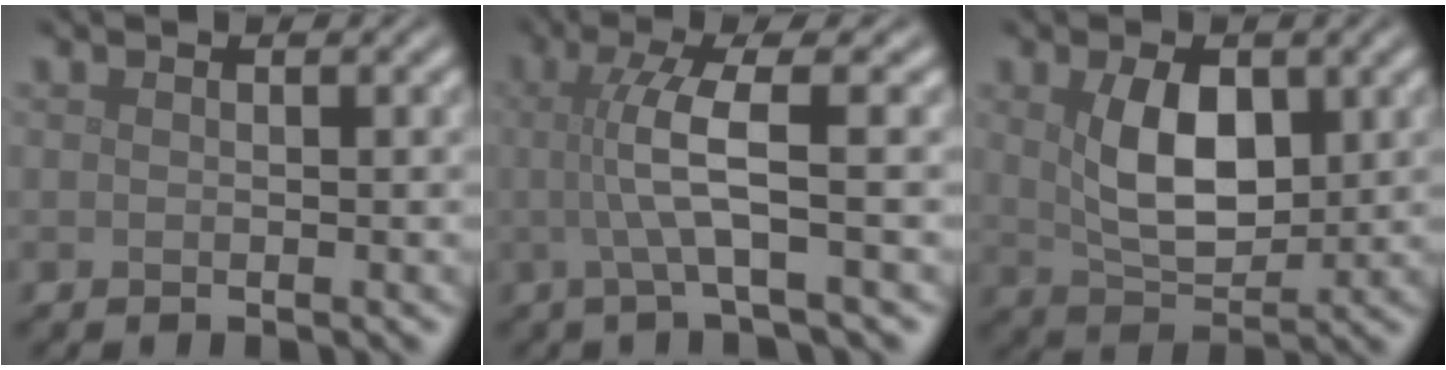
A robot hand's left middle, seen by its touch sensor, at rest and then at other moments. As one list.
[{"total": 4.8, "force": [0.1, 0.7, 4.8], "torque": [-0.089, 0.004, -0.002]}, {"total": 5.5, "force": [1.2, 3.1, 4.4], "torque": [-0.088, -0.003, 0.027]}]